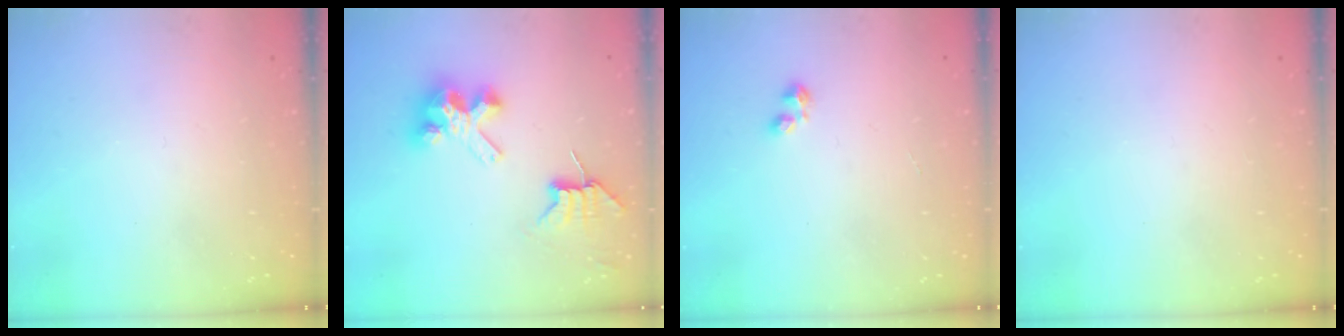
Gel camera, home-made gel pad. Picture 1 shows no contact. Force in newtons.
{"total": 7.7, "press": 7.7, "slide": 0.7}
{"total": 1.8, "press": 1.7, "slide": 0.5}
{"total": 0.0}